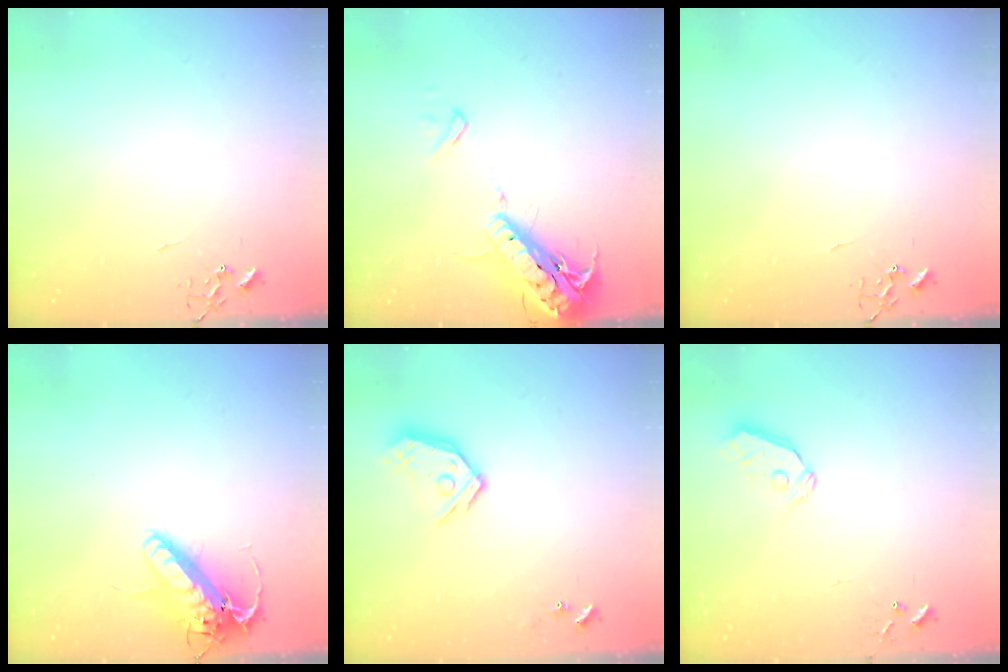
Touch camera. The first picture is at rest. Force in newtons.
{"total": 19.4, "press": 19.0, "slide": 4.2}
{"total": 0.0}
{"total": 15.9, "press": 15.7, "slide": 2.8}
{"total": 13.2, "press": 13.1, "slide": 1.6}
{"total": 6.1, "press": 6.1, "slide": 0.6}